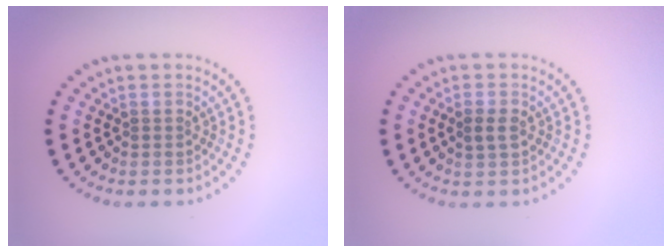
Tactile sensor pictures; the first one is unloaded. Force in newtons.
{"total": 1.5, "press": 1.5, "slide": 0.1}